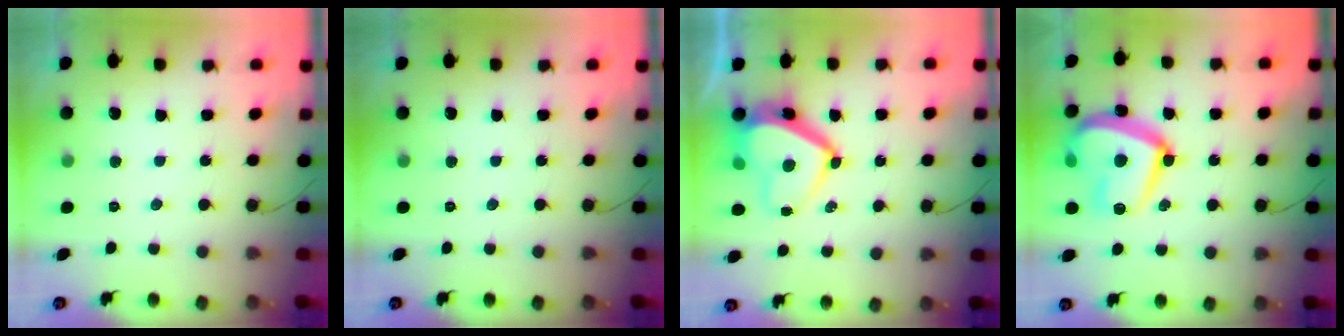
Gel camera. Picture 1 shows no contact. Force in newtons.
{"total": 0.0}
{"total": 11.2, "press": 11.1, "slide": 1.2}
{"total": 21.7, "press": 21.6, "slide": 1.9}